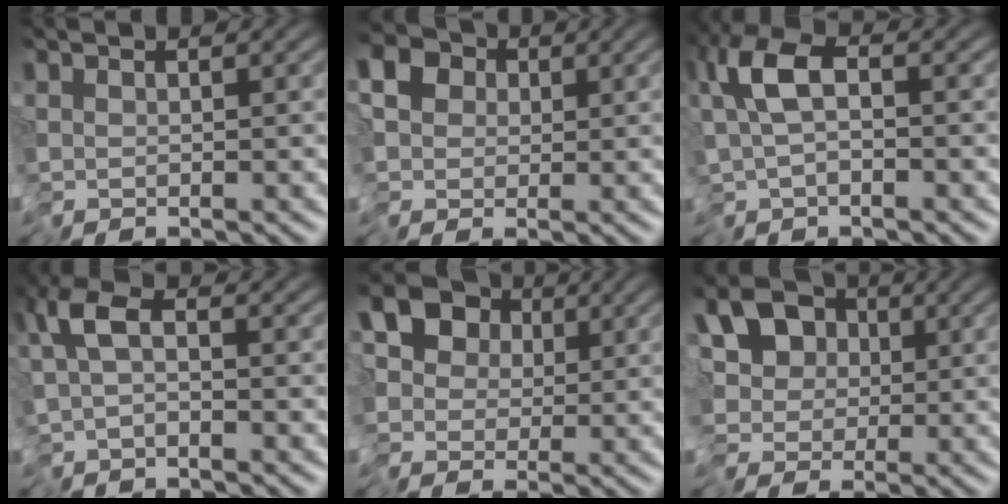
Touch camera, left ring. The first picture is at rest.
{"total": 10.2, "force": [2.1, 8.1, 5.9], "torque": [-0.111, 0.017, 0.001]}
{"total": 4.8, "force": [-1.2, 2.2, 4.1], "torque": [-0.087, 0.001, -0.036]}
{"total": 3.0, "force": [-1.1, 1.5, 2.4], "torque": [-0.052, -0.004, -0.029]}
{"total": 14.4, "force": [1.7, 12.5, 6.9], "torque": [-0.149, 0.014, -0.011]}
{"total": 7.0, "force": [-1.4, 5.5, 4.0], "torque": [-0.037, -0.002, -0.038]}